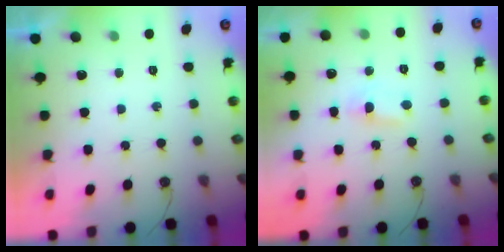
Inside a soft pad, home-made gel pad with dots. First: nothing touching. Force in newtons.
{"total": 1.0, "press": 0.9, "slide": 0.6}